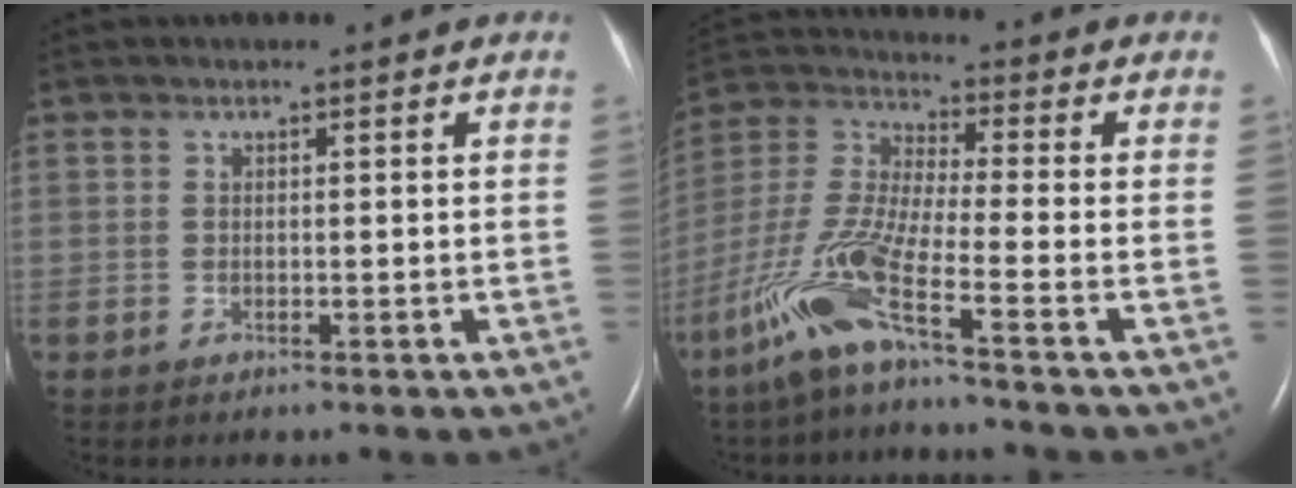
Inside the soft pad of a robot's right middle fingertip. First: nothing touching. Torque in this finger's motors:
{"motor_torque": [1.33, -0.81, 0.32, 0.21]}